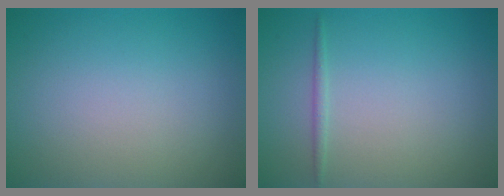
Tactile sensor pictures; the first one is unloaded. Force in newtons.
{"total": 0.7, "press": 0.7, "slide": 0.0}